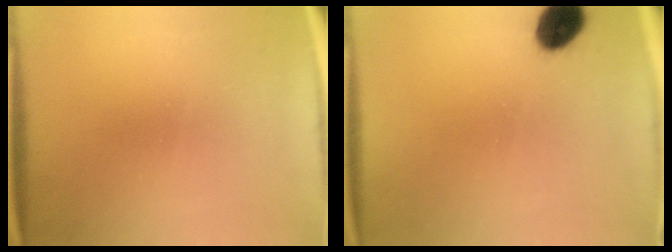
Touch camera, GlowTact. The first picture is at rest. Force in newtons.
{"total": 6.9}